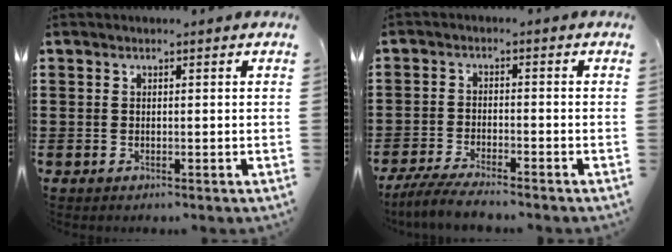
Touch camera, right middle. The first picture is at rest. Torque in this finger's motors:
{"motor_torque": [2.14, 0.00, 0.05, 0.05]}